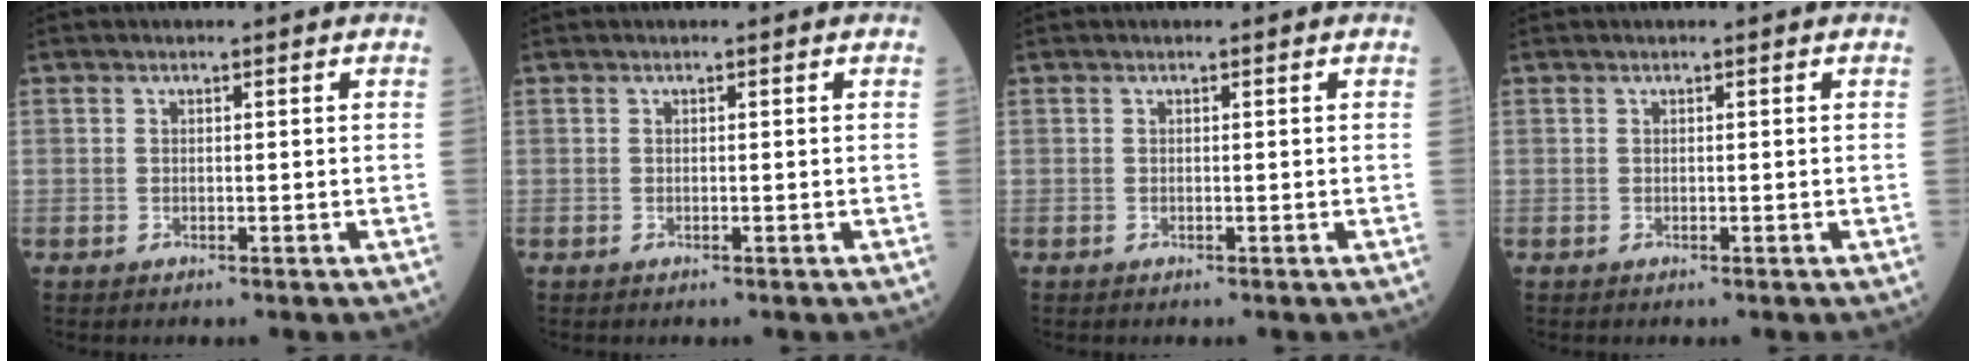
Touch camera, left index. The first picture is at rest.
{"total": 0.0}
{"total": 0.0}
{"total": 0.0}